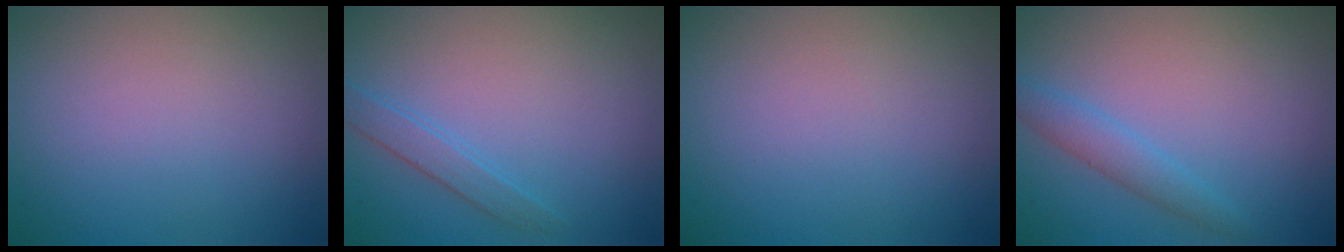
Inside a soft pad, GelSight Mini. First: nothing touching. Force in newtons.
{"total": 1.6, "press": 1.6, "slide": 0.0}
{"total": 0.0}
{"total": 2.0, "press": 2.0, "slide": 0.2}